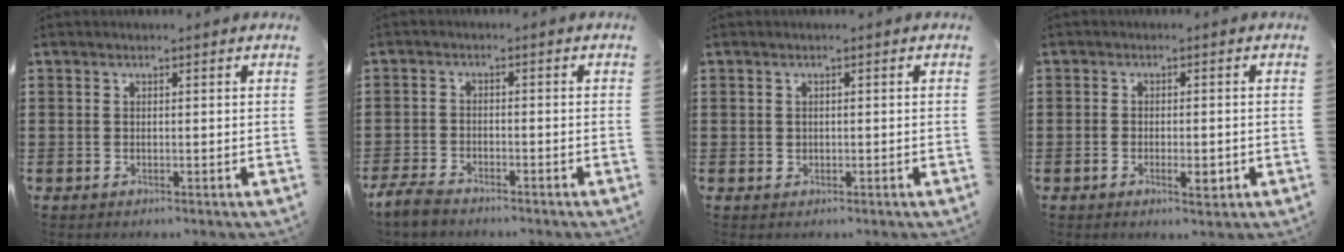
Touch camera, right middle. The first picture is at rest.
{"total": 3.3, "force": [-3.0, 0.9, 1.3], "torque": [-0.045, -0.002, -0.066]}
{"total": 0.6, "force": [0.2, 0.6, 0.1], "torque": [-0.004, 0.004, 0.003]}
{"total": 2.6, "force": [-1.1, 1.1, 2.1], "torque": [-0.037, 0.002, -0.019]}